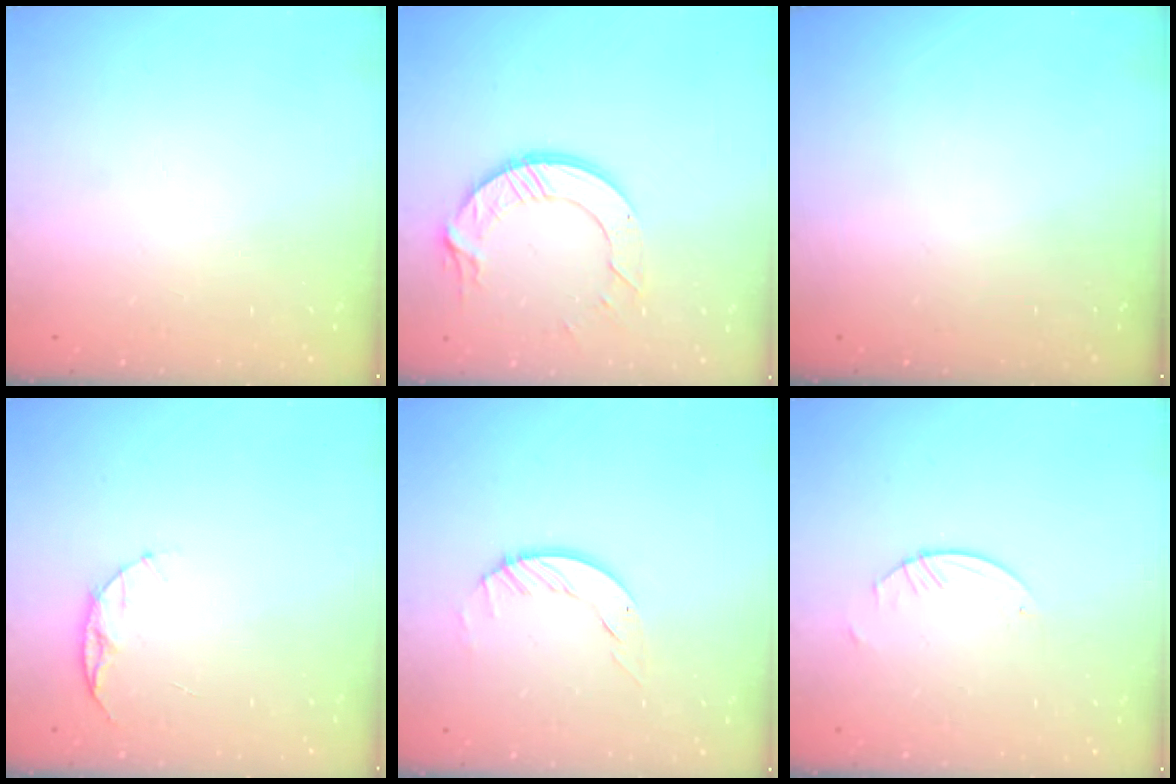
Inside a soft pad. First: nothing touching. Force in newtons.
{"total": 11.1, "press": 11.0, "slide": 1.1}
{"total": 0.0}
{"total": 5.9, "press": 5.8, "slide": 0.7}
{"total": 5.9, "press": 5.9, "slide": 0.4}
{"total": 0.8, "press": 0.8, "slide": 0.2}